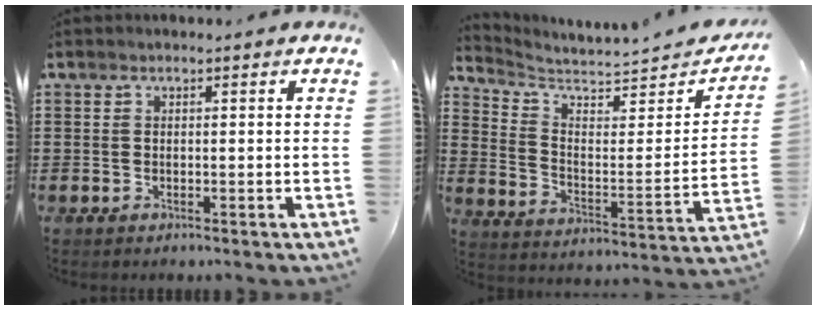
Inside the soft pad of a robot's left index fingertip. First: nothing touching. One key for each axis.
{"total": 4.6, "fx": 4.2, "fy": 0.8, "fz": 1.7, "tx": -0.057, "ty": -0.038, "tz": 0.068}